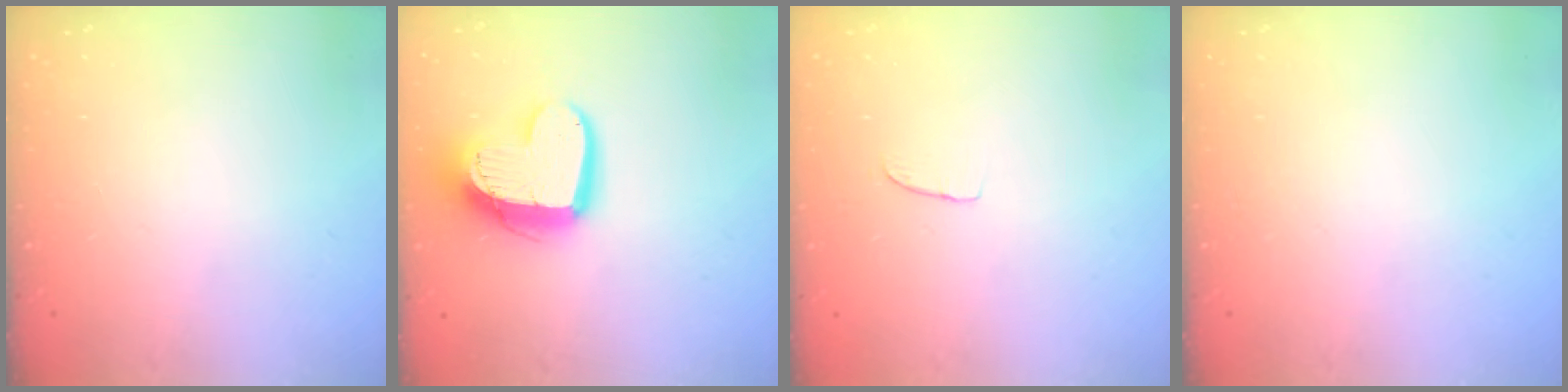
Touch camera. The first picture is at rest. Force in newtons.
{"total": 15.8, "press": 15.8, "slide": 1.3}
{"total": 2.5, "press": 2.5, "slide": 0.1}
{"total": 0.0}